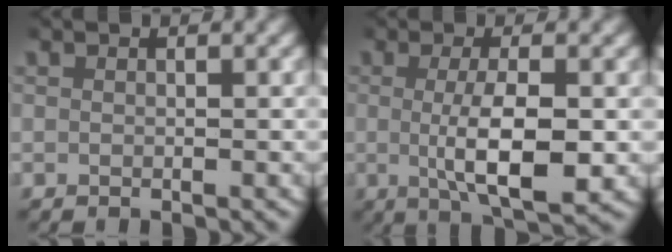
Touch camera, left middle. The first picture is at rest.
{"total": 6.0, "force": [-0.7, 1.8, 5.7], "torque": [-0.097, -0.011, -0.006]}